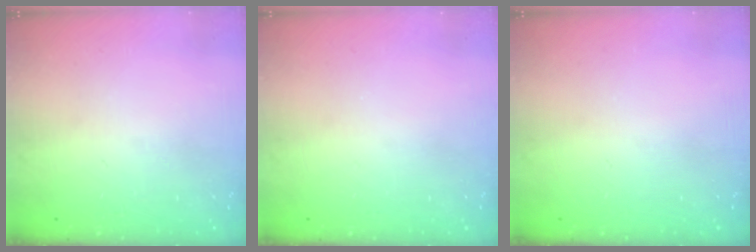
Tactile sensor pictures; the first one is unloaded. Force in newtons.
{"total": 0.0}
{"total": 0.0}